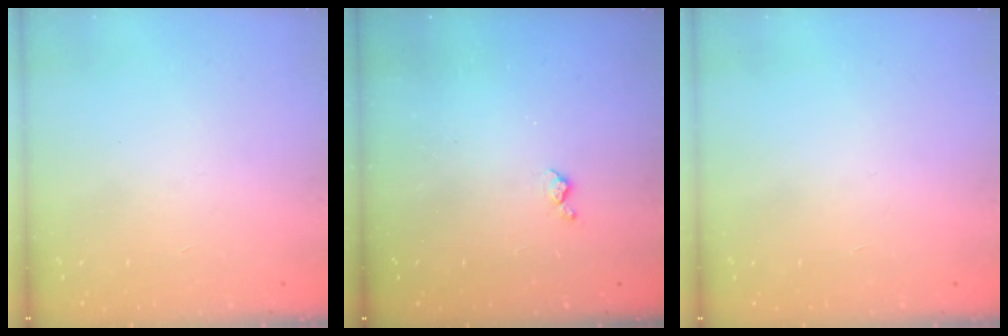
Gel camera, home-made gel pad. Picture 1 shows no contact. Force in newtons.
{"total": 3.7, "press": 3.6, "slide": 0.7}
{"total": 0.0}